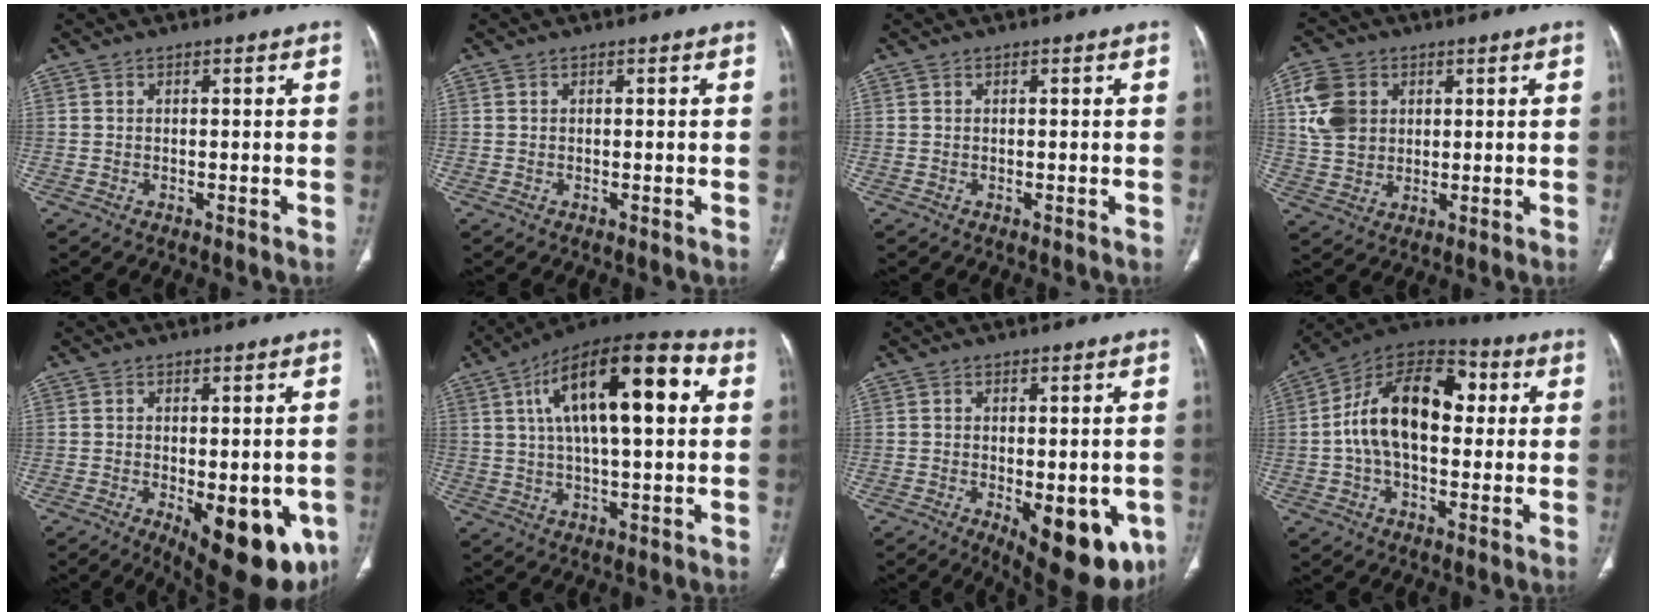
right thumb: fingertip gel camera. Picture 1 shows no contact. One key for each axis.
{"total": 0.0}
{"total": 0.0}
{"total": 9.6, "fx": 2.7, "fy": 7.6, "fz": 5.2, "tx": -0.093, "ty": -0.002, "tz": 0.056}
{"total": 16.6, "fx": -5.6, "fy": 7.3, "fz": 13.9, "tx": -0.134, "ty": -0.010, "tz": -0.056}
{"total": 21.6, "fx": 5.6, "fy": 8.0, "fz": 19.2, "tx": -0.304, "ty": 0.017, "tz": 0.080}
{"total": 14.8, "fx": -4.9, "fy": 6.6, "fz": 12.3, "tx": -0.126, "ty": -0.010, "tz": -0.048}
{"total": 18.5, "fx": 1.9, "fy": 11.1, "fz": 14.7, "tx": -0.230, "ty": 0.038, "tz": 0.024}